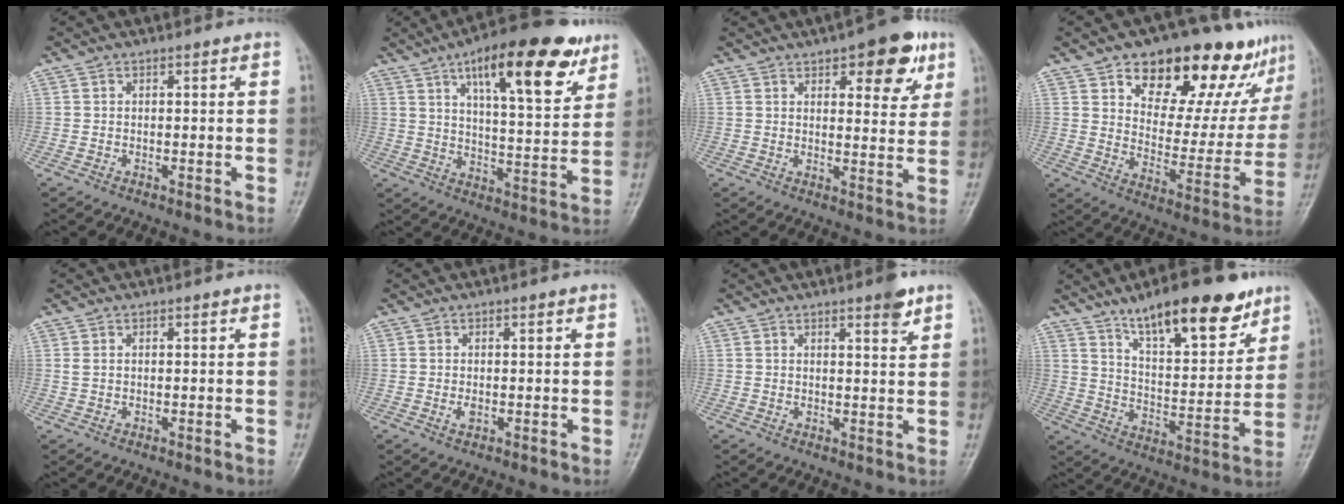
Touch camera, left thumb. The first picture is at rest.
{"total": 19.6, "force": [10.9, 6.5, 14.9], "torque": [-0.189, -0.038, 0.164]}
{"total": 10.7, "force": [5.6, 4.5, 7.9], "torque": [-0.069, -0.021, 0.069]}
{"total": 22.6, "force": [14.9, 10.7, 13.2], "torque": [-0.122, -0.064, 0.216]}
{"total": 0.9, "force": [0.3, 0.5, 0.7], "torque": [-0.013, 0.008, 0.011]}
{"total": 1.3, "force": [0.0, 0.7, 1.0], "torque": [-0.018, -0.003, -0.002]}
{"total": 3.5, "force": [2.4, 0.7, 2.5], "torque": [-0.029, -0.015, 0.032]}
{"total": 18.1, "force": [12.3, 6.0, 11.9], "torque": [-0.146, -0.064, 0.201]}